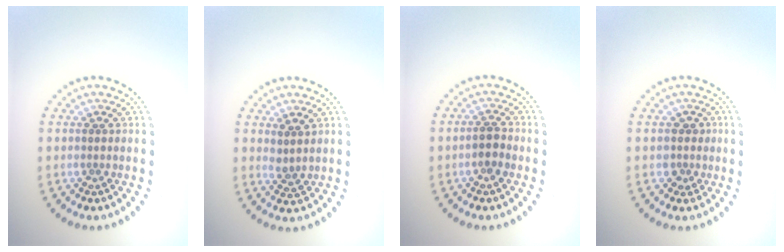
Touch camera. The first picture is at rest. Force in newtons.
{"total": 1.6, "press": 1.4, "slide": 0.9}
{"total": 1.5, "press": 1.4, "slide": 0.6}
{"total": 1.6, "press": 1.3, "slide": 0.8}